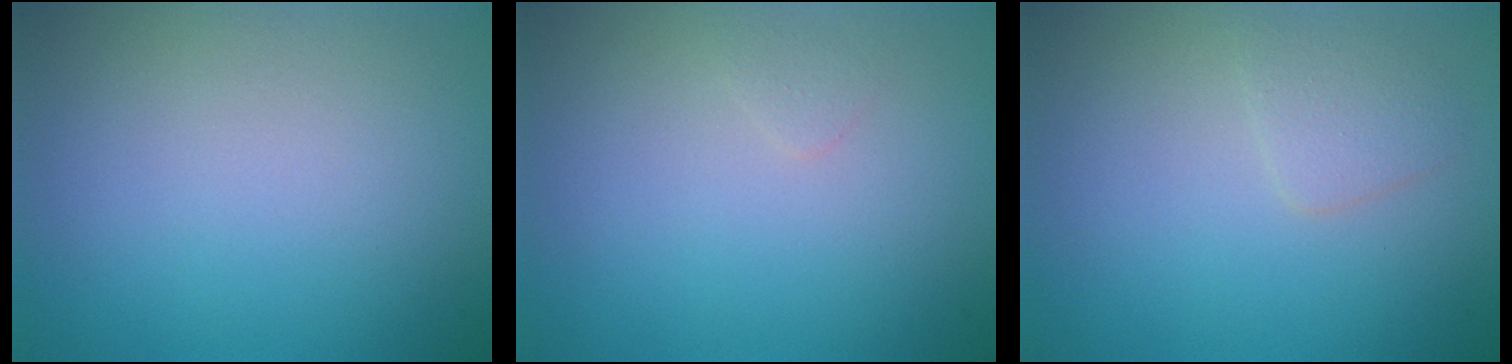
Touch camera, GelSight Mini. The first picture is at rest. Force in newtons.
{"total": 0.6, "press": 0.6, "slide": 0.0}
{"total": 1.4, "press": 1.4, "slide": 0.1}